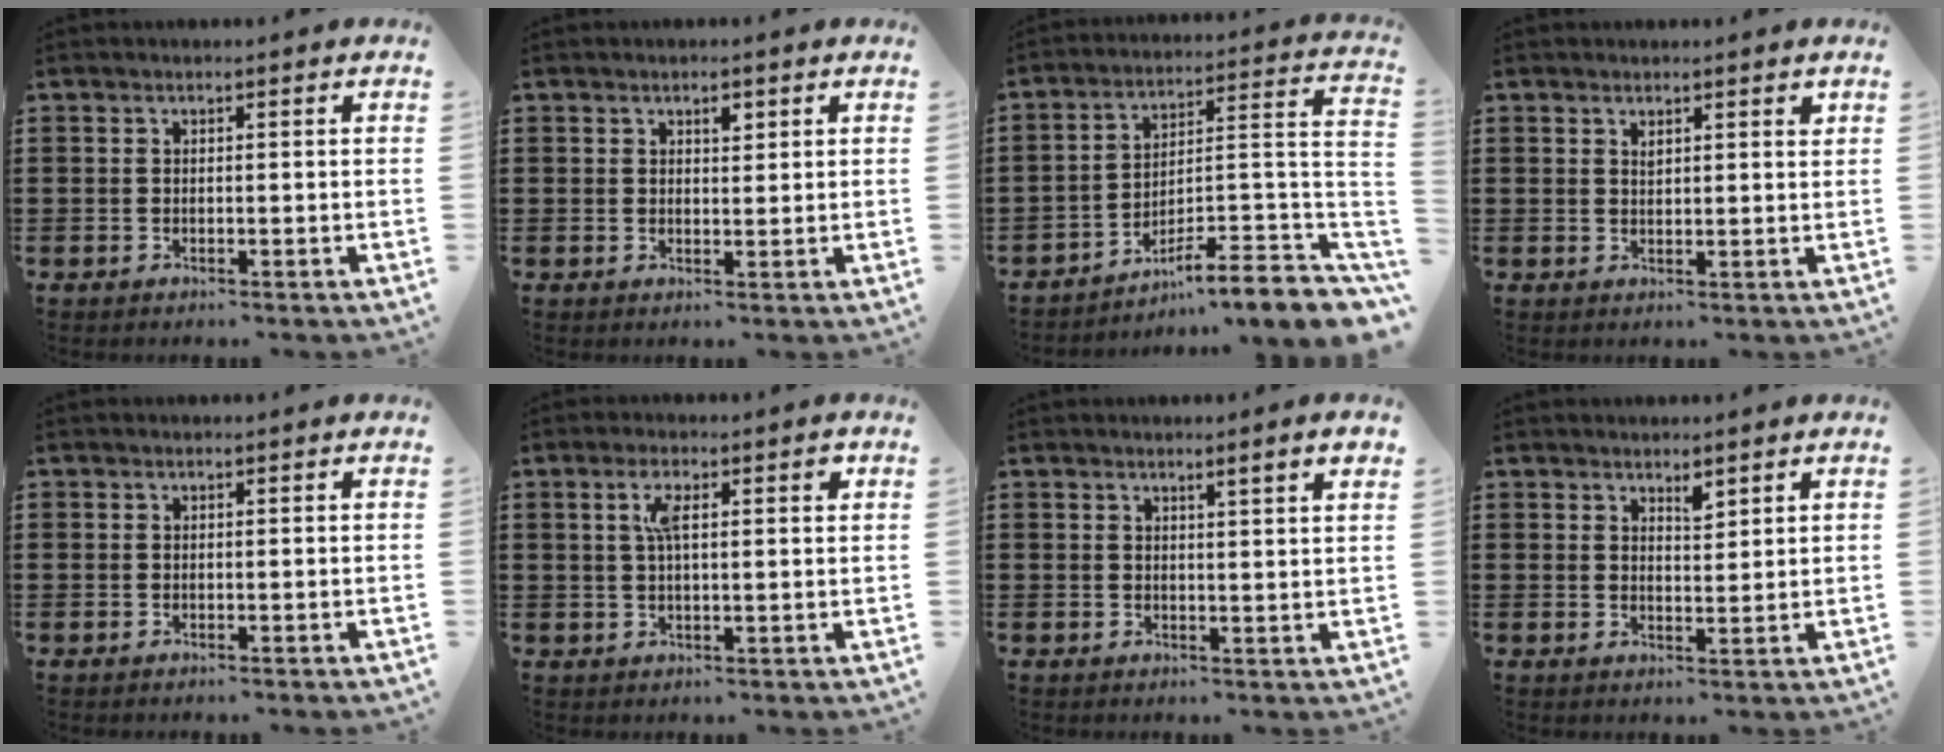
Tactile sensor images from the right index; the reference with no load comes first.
{"total": 1.7, "force": [1.0, 0.9, 1.1], "torque": [-0.008, -0.001, 0.014]}
{"total": 7.0, "force": [-5.2, 1.1, 4.6], "torque": [-0.072, -0.013, -0.104]}
{"total": 1.4, "force": [1.1, 0.5, 0.8], "torque": [-0.008, -0.001, 0.017]}
{"total": 0.0}
{"total": 4.2, "force": [1.4, 1.3, 3.8], "torque": [-0.063, 0.004, 0.017]}
{"total": 1.9, "force": [1.5, -0.3, 1.1], "torque": [-0.023, -0.002, 0.026]}
{"total": 2.3, "force": [2.0, 0.8, 0.8], "torque": [-0.011, 0.000, 0.036]}